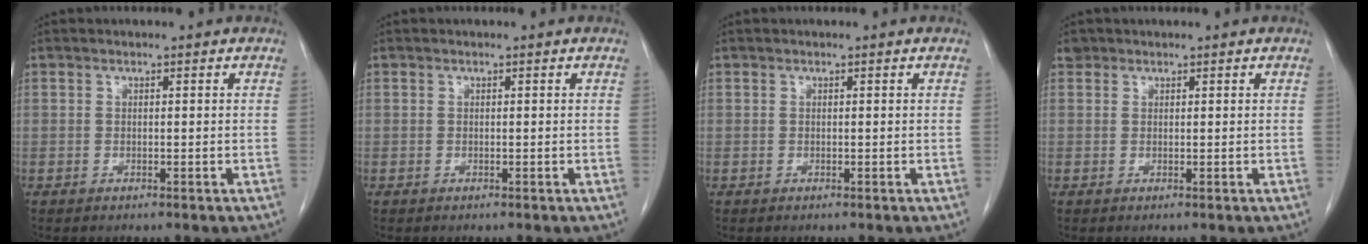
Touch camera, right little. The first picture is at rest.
{"total": 0.0}
{"total": 0.0}
{"total": 0.9, "force": [0.6, 0.7, 0.0], "torque": [0.005, 0.007, 0.009]}